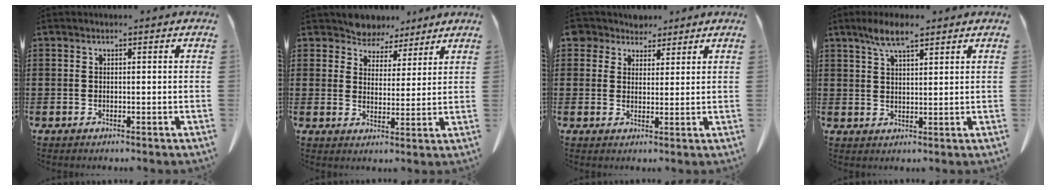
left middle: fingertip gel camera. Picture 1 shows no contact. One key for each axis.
{"total": 5.1, "fx": 4.7, "fy": 2.0, "fz": -0.3, "tx": -0.023, "ty": -0.023, "tz": 0.086}
{"total": 4.4, "fx": 3.6, "fy": 2.4, "fz": 0.7, "tx": -0.023, "ty": 0.003, "tz": 0.068}
{"total": 5.3, "fx": 3.6, "fy": 1.2, "fz": 3.7, "tx": -0.079, "ty": 0.002, "tz": 0.063}